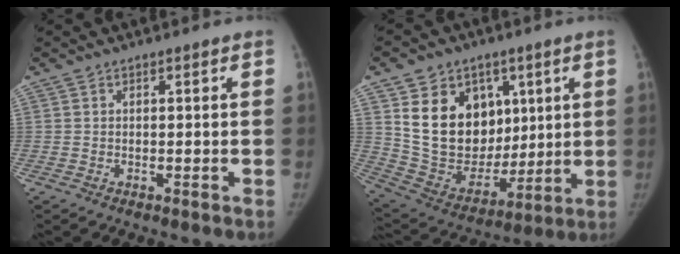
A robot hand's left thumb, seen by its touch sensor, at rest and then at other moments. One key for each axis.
{"total": 19.8, "fx": 6.6, "fy": 15.2, "fz": 10.8, "tx": -0.149, "ty": -0.021, "tz": 0.143}